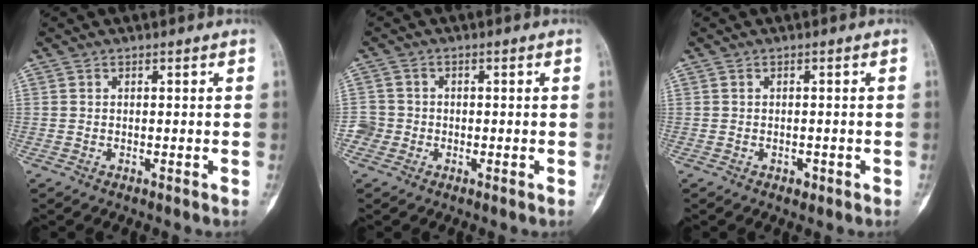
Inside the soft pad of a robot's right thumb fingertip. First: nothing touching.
{"total": 3.1, "force": [-1.3, 2.8, 0.2], "torque": [0.008, 0.015, -0.032]}
{"total": 1.2, "force": [-0.7, 0.8, 0.6], "torque": [0.000, 0.002, -0.009]}